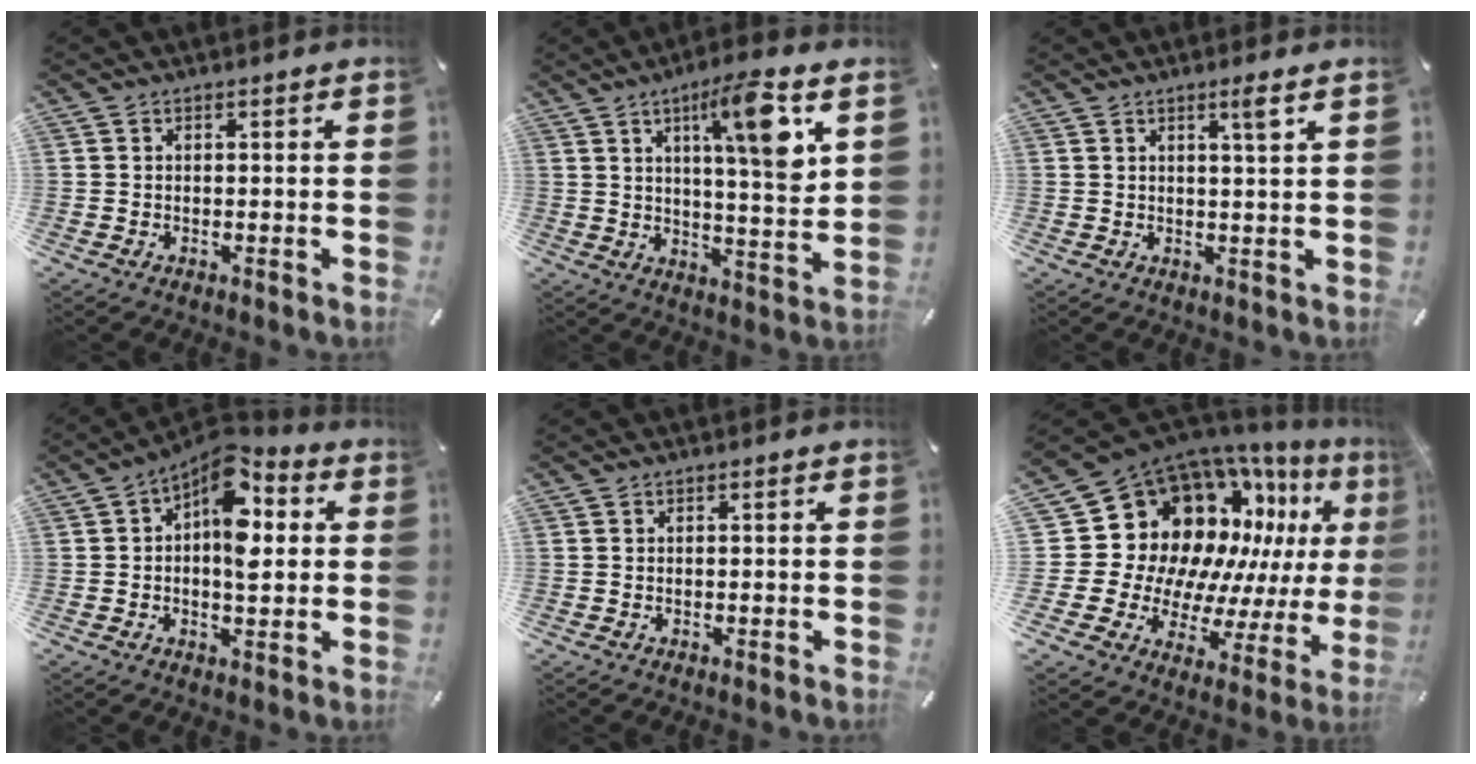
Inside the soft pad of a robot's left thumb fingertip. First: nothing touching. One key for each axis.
{"total": 12.5, "fx": 6.0, "fy": 1.7, "fz": 10.8, "tx": -0.170, "ty": -0.025, "tz": 0.088}
{"total": 3.1, "fx": 1.8, "fy": -0.2, "fz": 2.5, "tx": -0.044, "ty": -0.007, "tz": 0.028}
{"total": 12.4, "fx": 4.3, "fy": 6.7, "fz": 9.5, "tx": -0.146, "ty": -0.040, "tz": 0.072}
{"total": 0.0}
{"total": 18.9, "fx": 8.1, "fy": 14.4, "fz": 9.1, "tx": -0.143, "ty": -0.111, "tz": 0.182}